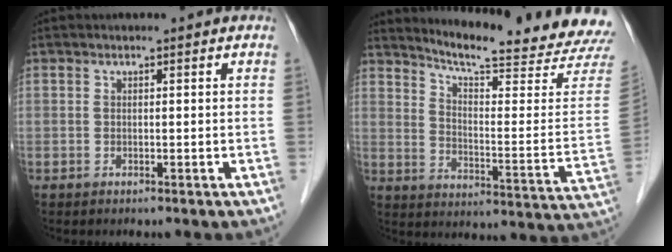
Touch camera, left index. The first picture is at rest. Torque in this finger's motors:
{"motor_torque": [-0.29, -0.41, 0.15, 0.02]}